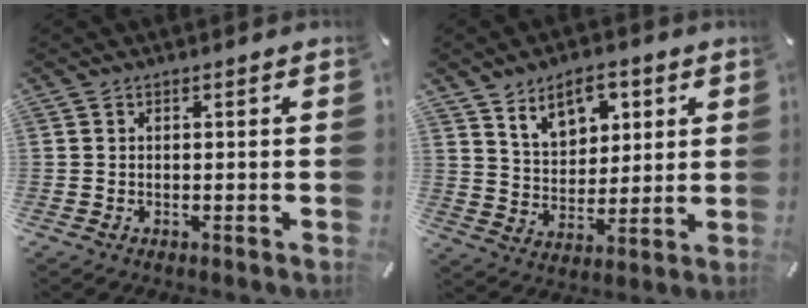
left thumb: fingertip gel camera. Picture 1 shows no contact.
{"total": 9.9, "force": [6.0, 6.5, 4.4], "torque": [-0.063, -0.022, 0.106]}